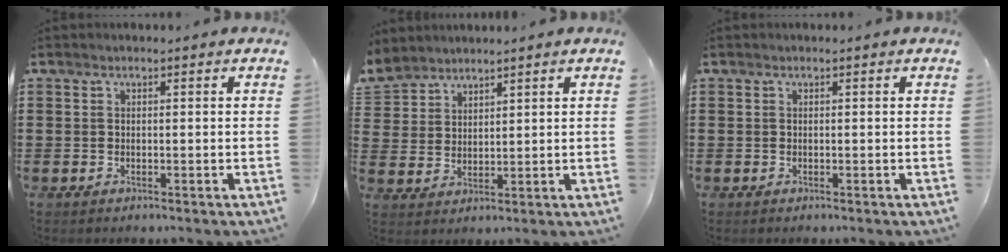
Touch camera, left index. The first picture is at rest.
{"total": 4.0, "force": [3.6, 1.6, -0.3], "torque": [-0.013, -0.010, 0.070]}
{"total": 0.0}